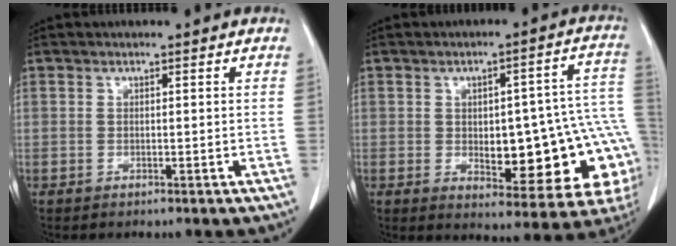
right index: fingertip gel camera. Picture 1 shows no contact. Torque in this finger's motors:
{"motor_torque": [1.24, -0.90, 0.34, 0.06]}